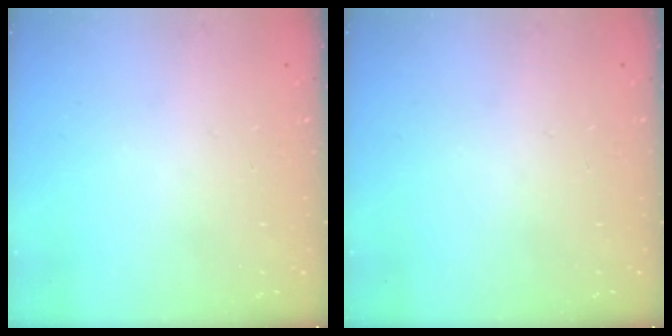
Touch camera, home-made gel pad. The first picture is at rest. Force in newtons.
{"total": 0.0}